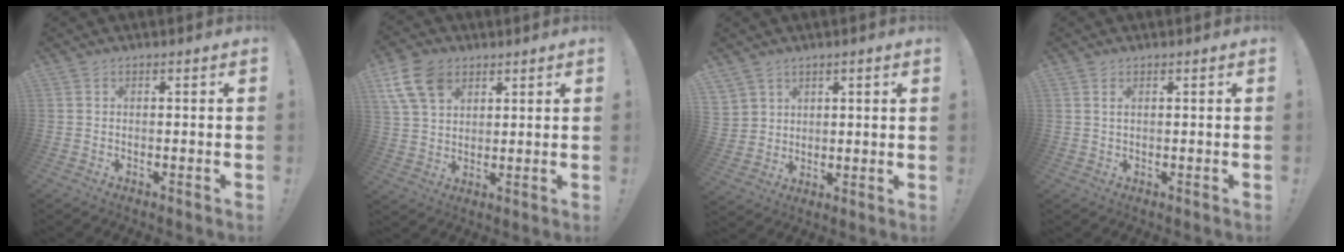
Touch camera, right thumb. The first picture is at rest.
{"total": 11.9, "force": [6.0, 8.0, 6.4], "torque": [-0.121, -0.017, 0.120]}
{"total": 6.4, "force": [3.2, 5.6, 0.4], "torque": [-0.005, -0.026, 0.067]}
{"total": 1.2, "force": [0.5, 0.4, 1.0], "torque": [-0.020, 0.000, 0.008]}